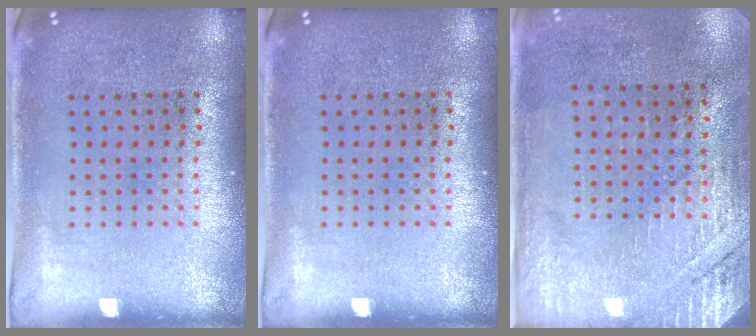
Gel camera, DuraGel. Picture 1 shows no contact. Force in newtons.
{"total": 0.0}
{"total": 2.7, "press": 2.5, "slide": 1.1}